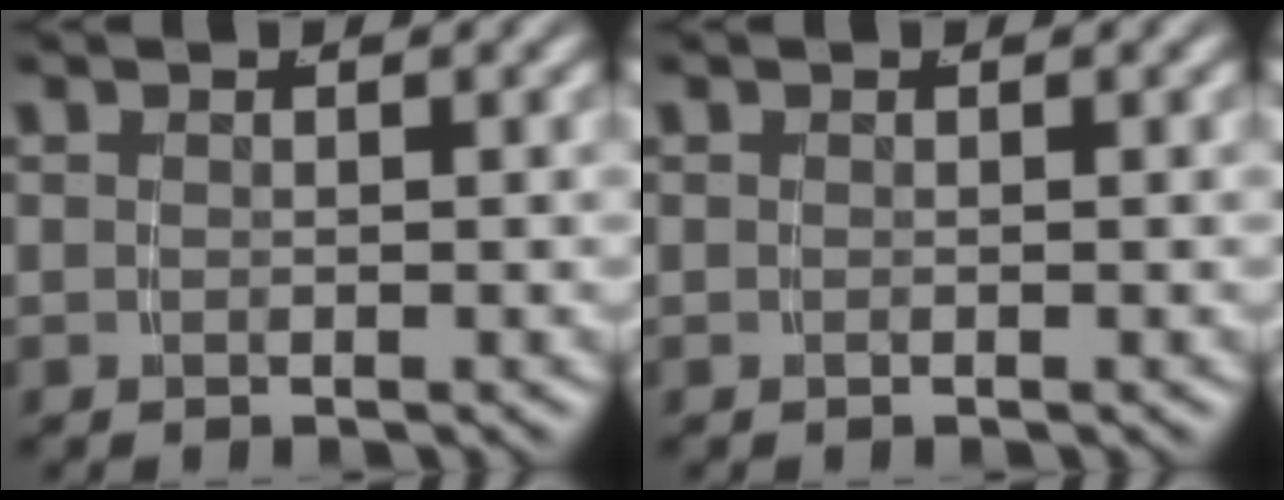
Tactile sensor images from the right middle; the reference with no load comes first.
{"total": 0.0}